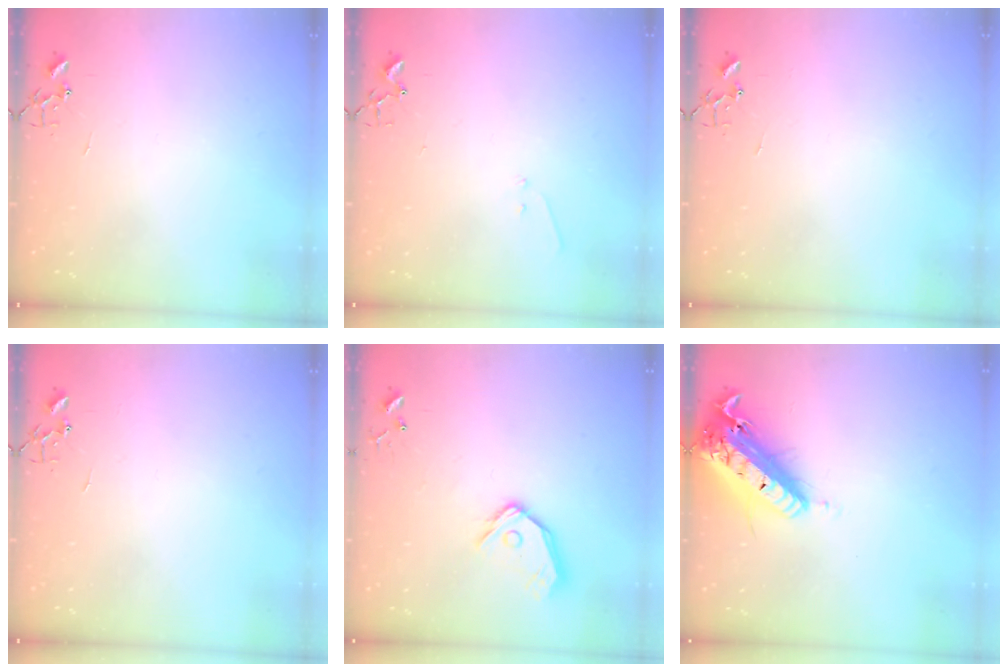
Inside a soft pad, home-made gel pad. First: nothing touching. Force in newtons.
{"total": 5.7, "press": 5.7, "slide": 0.7}
{"total": 0.0}
{"total": 0.0}
{"total": 12.7, "press": 12.5, "slide": 2.0}
{"total": 21.3, "press": 20.9, "slide": 4.2}